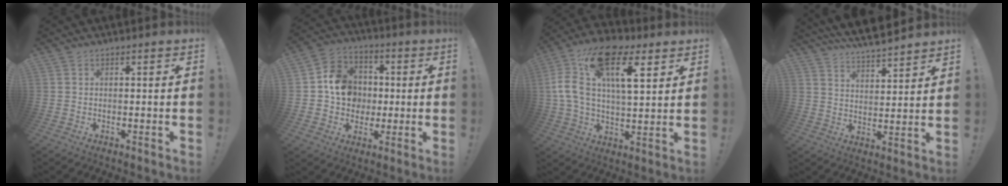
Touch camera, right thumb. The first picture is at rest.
{"total": 12.7, "force": [0.3, 11.4, 5.4], "torque": [-0.068, 0.013, 0.020]}
{"total": 19.2, "force": [8.3, 9.0, 14.8], "torque": [-0.284, -0.035, 0.133]}
{"total": 8.3, "force": [7.7, 1.5, 2.8], "torque": [-0.065, -0.058, 0.141]}